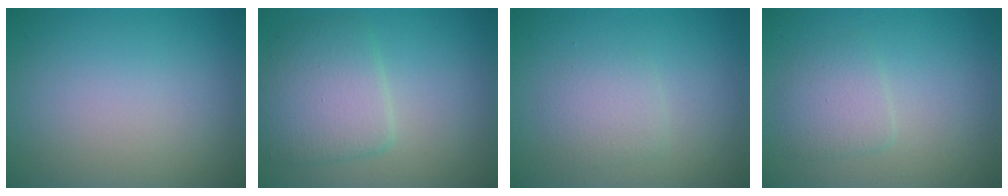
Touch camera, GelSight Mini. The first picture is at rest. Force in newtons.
{"total": 4.8, "press": 4.8, "slide": 0.1}
{"total": 1.9, "press": 1.9, "slide": 0.1}
{"total": 2.3, "press": 2.3, "slide": 0.1}